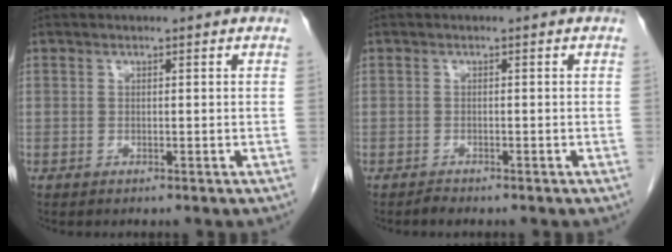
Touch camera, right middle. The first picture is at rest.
{"total": 0.7, "force": [-0.7, 0.0, 0.2], "torque": [-0.010, -0.004, -0.012]}